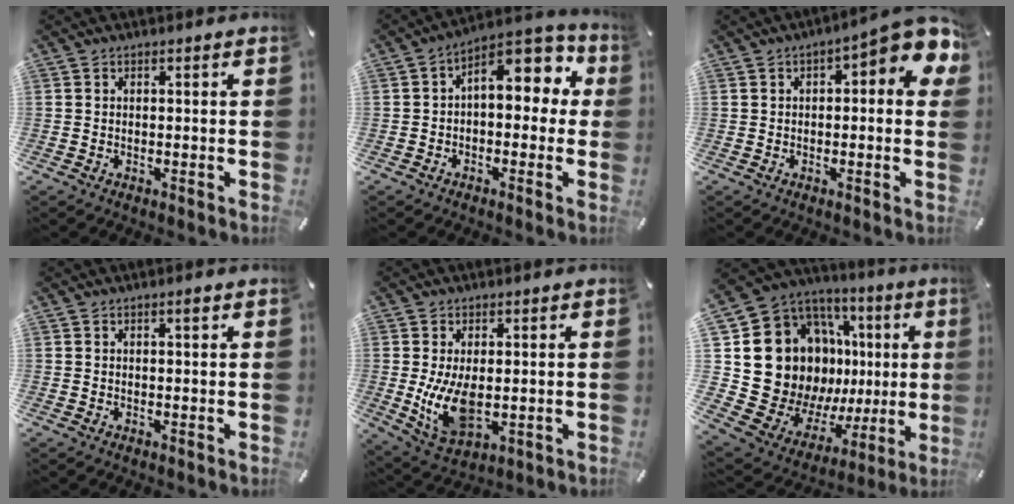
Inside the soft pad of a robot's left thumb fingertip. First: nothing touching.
{"total": 9.8, "force": [3.6, 5.5, 7.2], "torque": [-0.099, -0.031, 0.059]}
{"total": 7.8, "force": [2.4, 2.7, 7.0], "torque": [-0.091, -0.019, 0.038]}
{"total": 1.1, "force": [0.5, 0.0, 0.9], "torque": [-0.018, 0.001, 0.007]}
{"total": 10.1, "force": [-0.1, 5.7, 8.4], "torque": [-0.180, -0.020, -0.001]}
{"total": 23.5, "force": [4.1, 17.9, 14.6], "torque": [-0.231, -0.059, 0.122]}